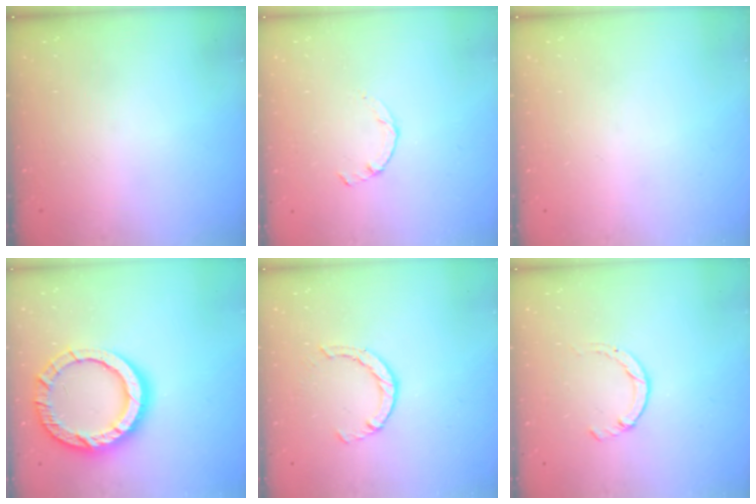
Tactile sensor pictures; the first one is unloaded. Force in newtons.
{"total": 0.8, "press": 0.7, "slide": 0.2}
{"total": 0.0}
{"total": 16.3, "press": 16.2, "slide": 1.5}
{"total": 3.4, "press": 3.4, "slide": 0.2}
{"total": 1.7, "press": 1.7, "slide": 0.3}